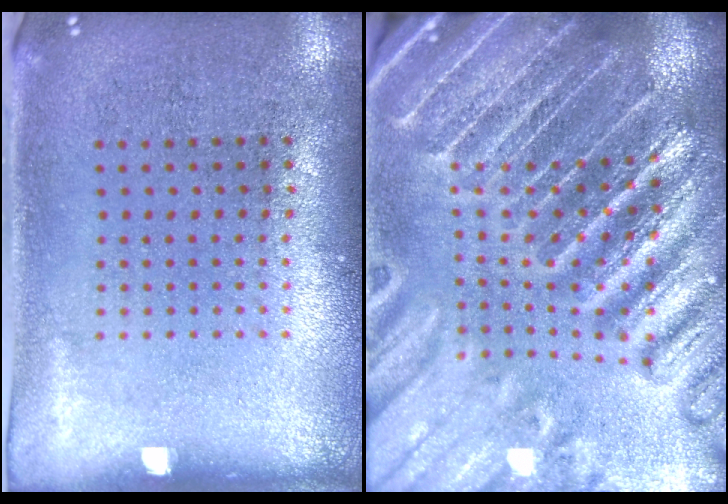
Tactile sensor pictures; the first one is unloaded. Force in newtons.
{"total": 5.1, "press": 4.5, "slide": 2.5}